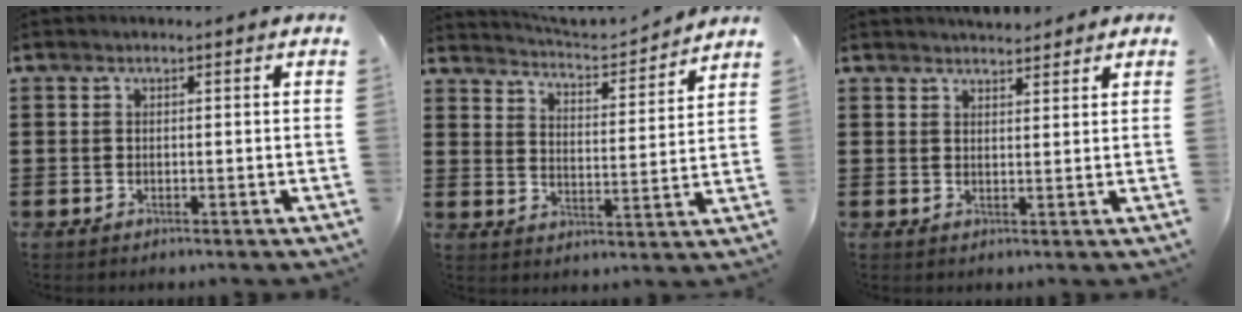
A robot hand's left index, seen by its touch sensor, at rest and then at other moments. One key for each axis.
{"total": 3.6, "fx": 3.6, "fy": -0.3, "fz": 0.2, "tx": -0.027, "ty": -0.035, "tz": 0.055}
{"total": 2.6, "fx": 2.5, "fy": 0.5, "fz": 0.3, "tx": -0.012, "ty": 0.000, "tz": 0.048}